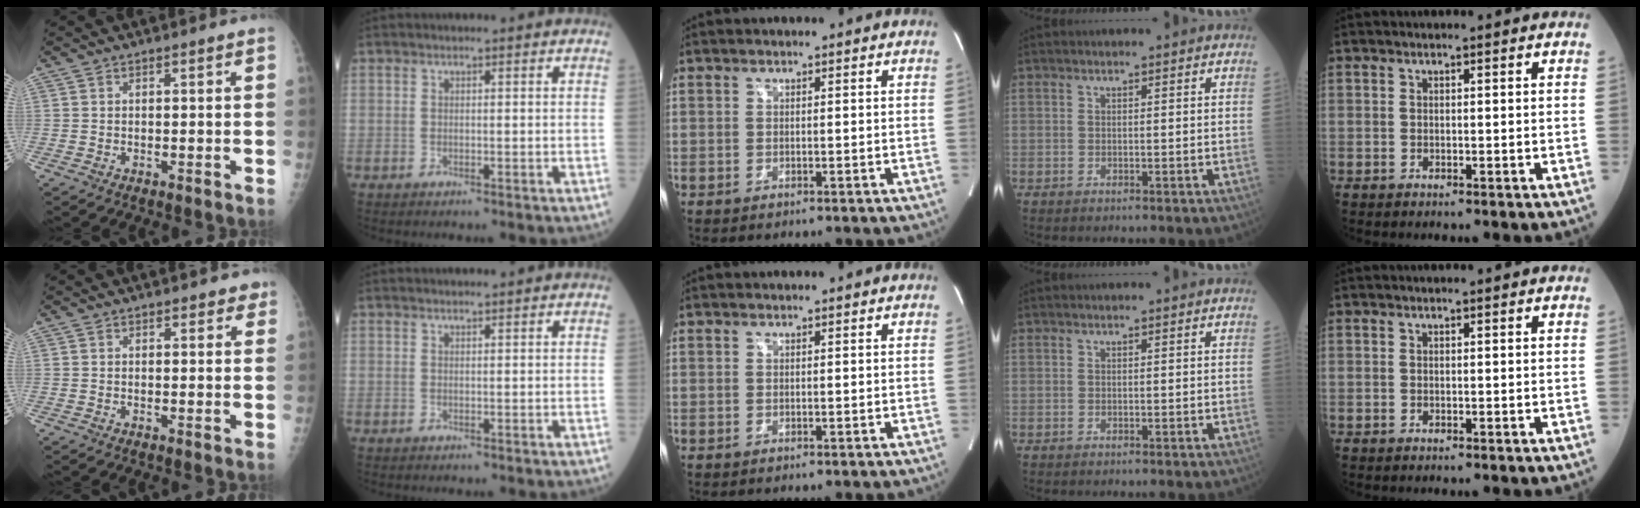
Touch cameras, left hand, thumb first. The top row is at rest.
{"thumb": {"total": 2.0, "force": [1.4, 1.2, 0.6], "torque": [0.020, -0.004, 0.009]}, "index": {"total": 0.7, "force": [0.6, 0.0, 0.3], "torque": [0.003, 0.011, 0.007]}}